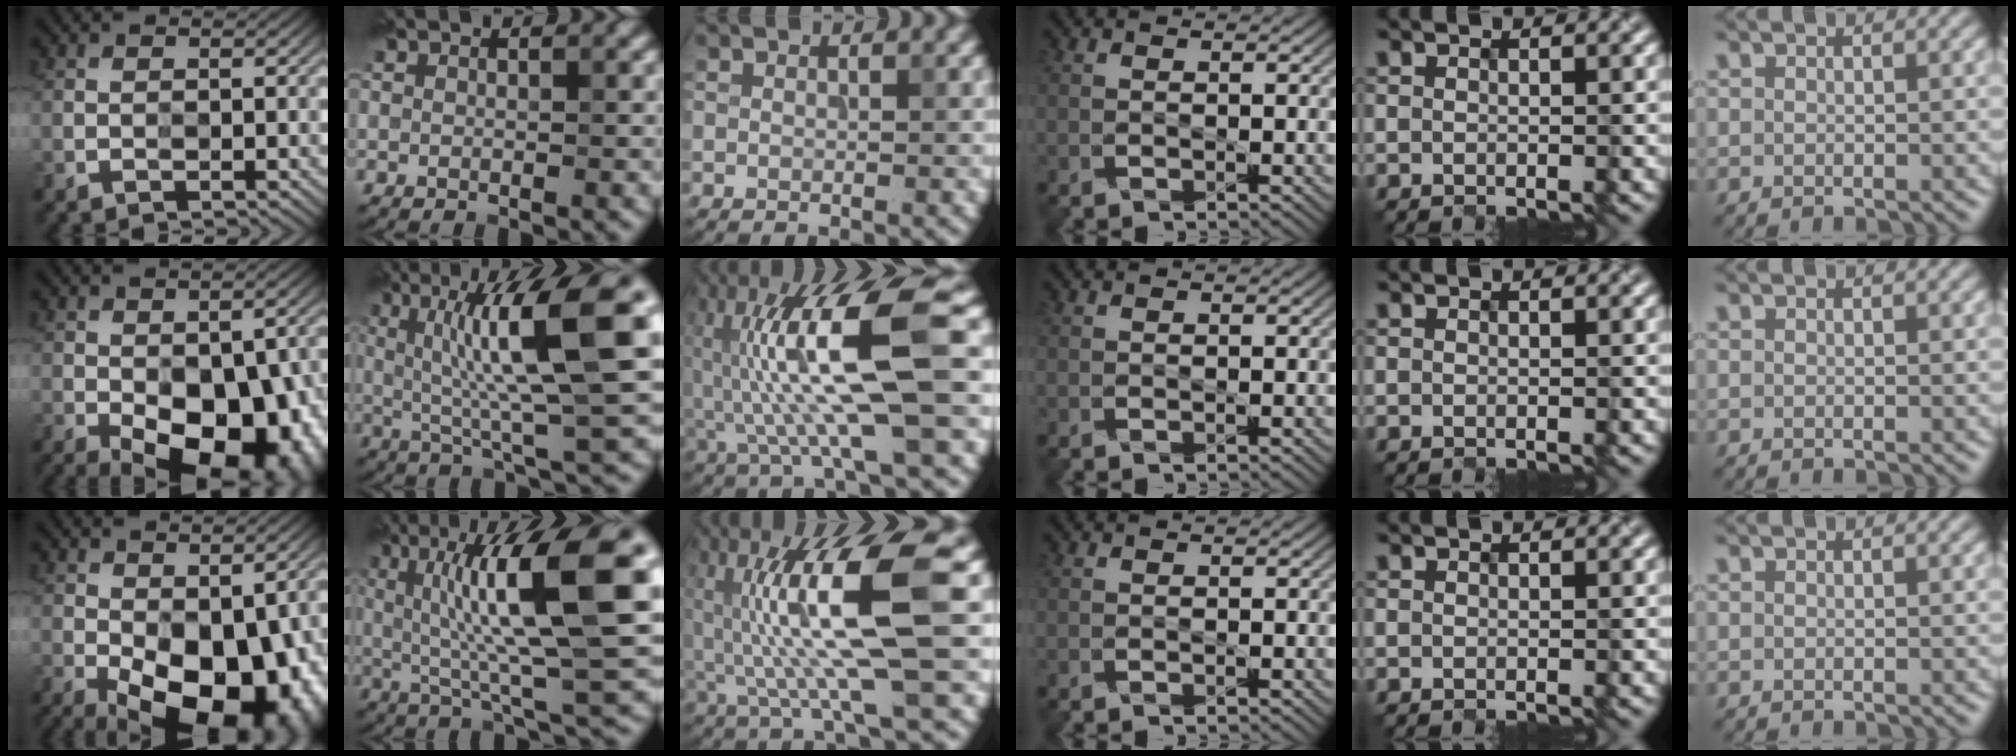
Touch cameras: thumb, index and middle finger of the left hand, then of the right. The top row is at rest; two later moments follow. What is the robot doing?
{"motion": "insert", "object": "power strip"}